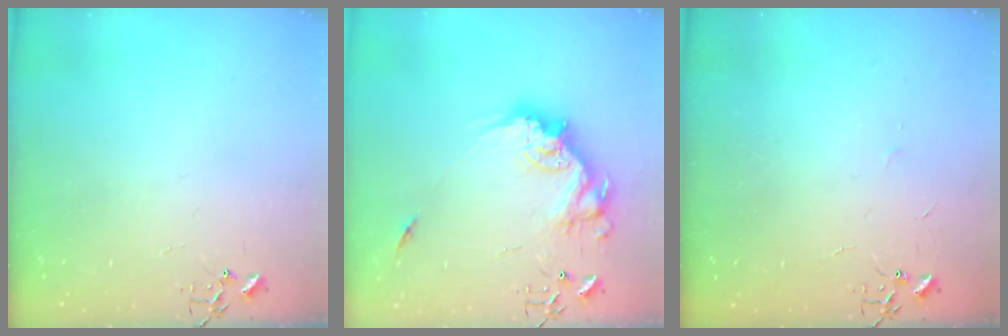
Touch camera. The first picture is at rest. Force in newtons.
{"total": 19.1, "press": 19.0, "slide": 1.6}
{"total": 2.1, "press": 2.1, "slide": 0.4}